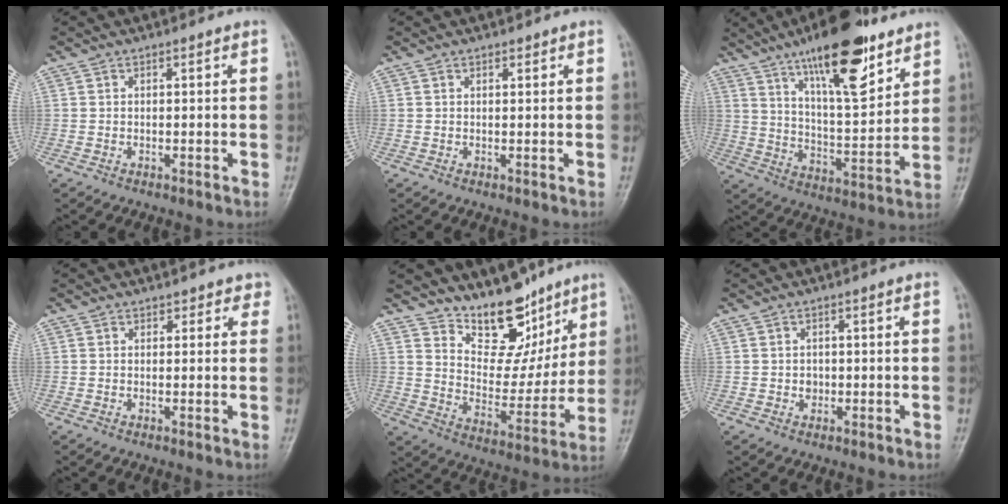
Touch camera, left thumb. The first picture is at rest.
{"total": 0.9, "force": [0.6, 0.5, 0.4], "torque": [-0.004, -0.004, 0.008]}
{"total": 19.6, "force": [12.2, 6.0, 14.1], "torque": [-0.193, -0.058, 0.205]}
{"total": 2.2, "force": [1.6, 1.5, 0.2], "torque": [0.028, -0.006, 0.009]}
{"total": 14.7, "force": [10.8, 7.7, 6.3], "torque": [-0.043, -0.071, 0.188]}
{"total": 1.6, "force": [-0.1, 1.4, 0.7], "torque": [-0.003, 0.003, 0.001]}